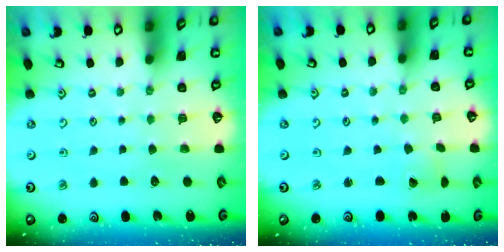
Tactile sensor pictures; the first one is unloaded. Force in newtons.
{"total": 1.5, "press": 1.5, "slide": 0.0}